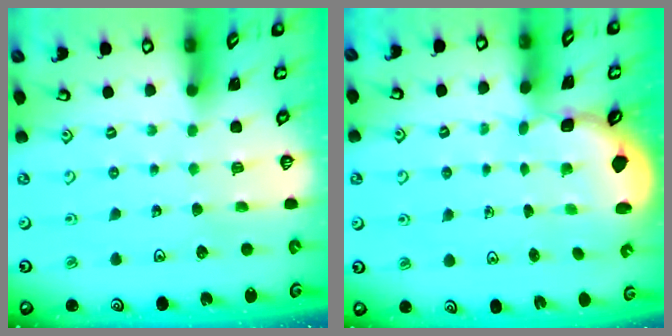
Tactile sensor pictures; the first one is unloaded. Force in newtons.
{"total": 2.7, "press": 2.1, "slide": 1.7}